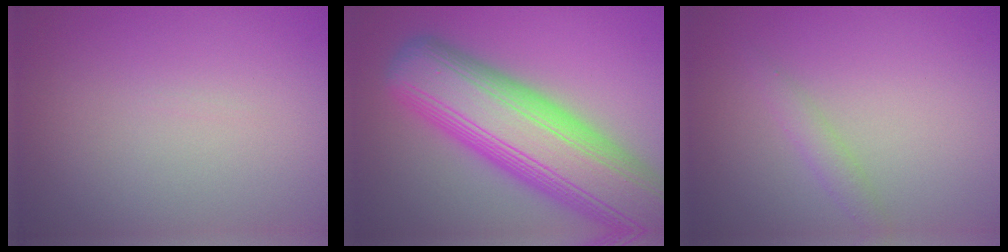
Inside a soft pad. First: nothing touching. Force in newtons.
{"total": 14.4, "press": 14.4, "slide": 0.6}
{"total": 1.3, "press": 1.3, "slide": 0.0}